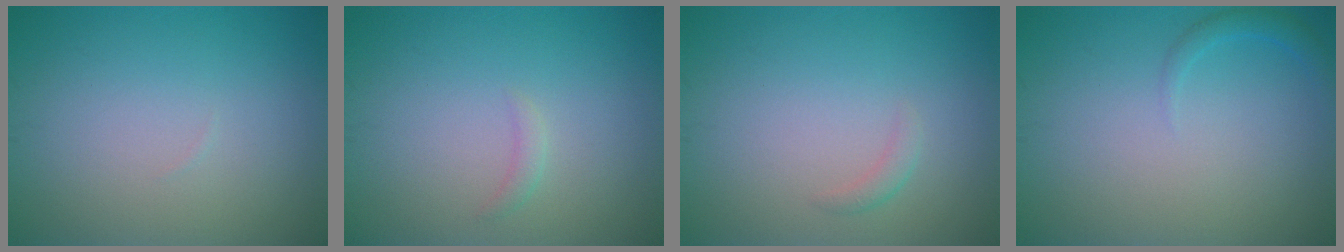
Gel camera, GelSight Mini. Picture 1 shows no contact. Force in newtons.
{"total": 0.8, "press": 0.8, "slide": 0.1}
{"total": 0.9, "press": 0.9, "slide": 0.0}
{"total": 1.1, "press": 1.1, "slide": 0.1}